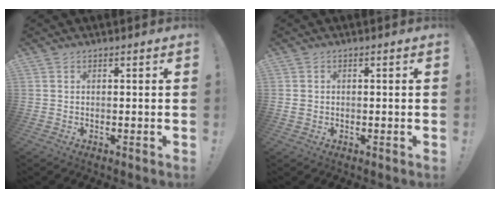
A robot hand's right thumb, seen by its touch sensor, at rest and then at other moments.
{"total": 1.6, "force": [0.3, 1.5, 0.7], "torque": [-0.005, 0.000, 0.004]}